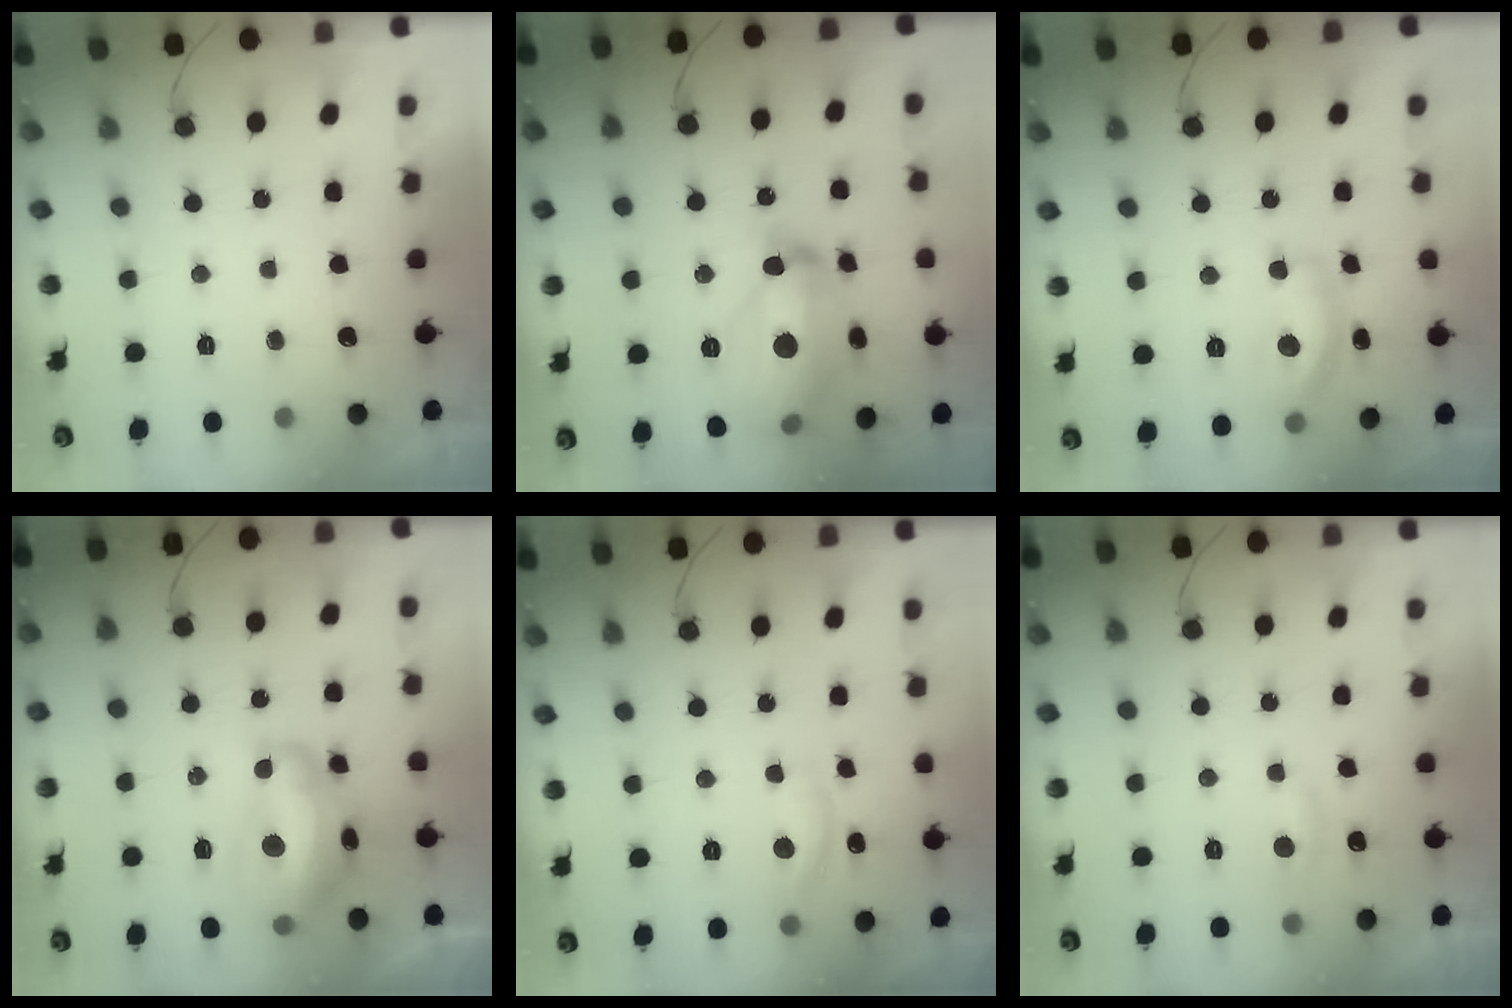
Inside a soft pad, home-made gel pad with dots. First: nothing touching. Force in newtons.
{"total": 20.3, "press": 20.3, "slide": 1.1}
{"total": 12.8, "press": 12.8, "slide": 0.6}
{"total": 16.0, "press": 15.9, "slide": 1.2}
{"total": 10.4, "press": 10.4, "slide": 0.5}
{"total": 4.8, "press": 4.8, "slide": 0.7}